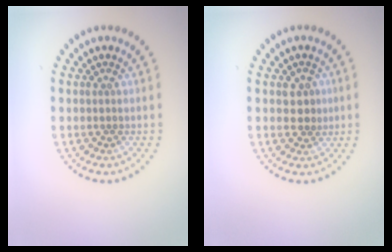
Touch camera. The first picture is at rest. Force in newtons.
{"total": 2.1, "press": 2.0, "slide": 0.4}